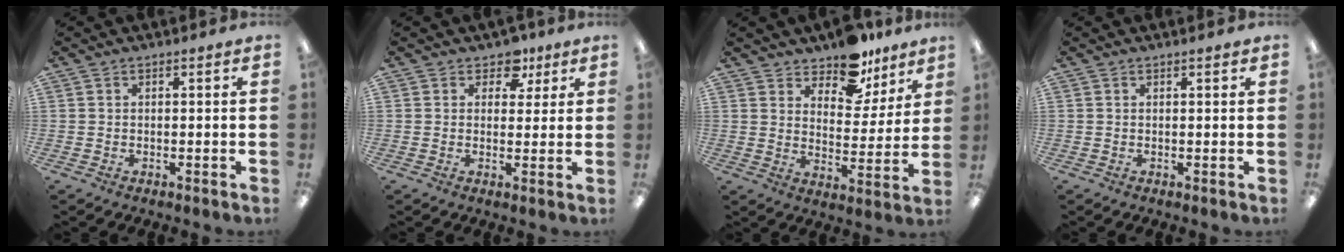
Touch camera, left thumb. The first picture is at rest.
{"total": 5.5, "force": [3.4, 3.8, 2.2], "torque": [-0.024, -0.012, 0.056]}
{"total": 12.2, "force": [9.8, 5.9, 4.0], "torque": [-0.049, -0.074, 0.178]}
{"total": 0.6, "force": [0.4, 0.1, 0.4], "torque": [-0.009, 0.001, 0.008]}